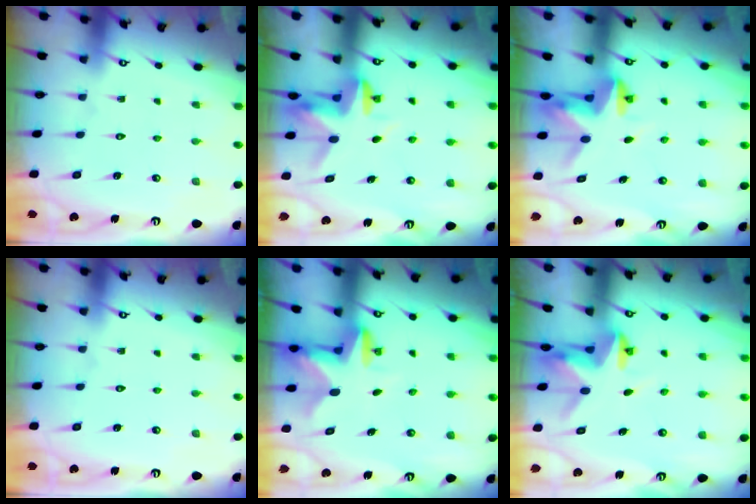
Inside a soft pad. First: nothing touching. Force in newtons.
{"total": 3.4, "press": 3.4, "slide": 0.3}
{"total": 3.4, "press": 3.4, "slide": 0.2}
{"total": 0.0}
{"total": 2.4, "press": 2.3, "slide": 0.4}
{"total": 3.4, "press": 3.4, "slide": 0.1}